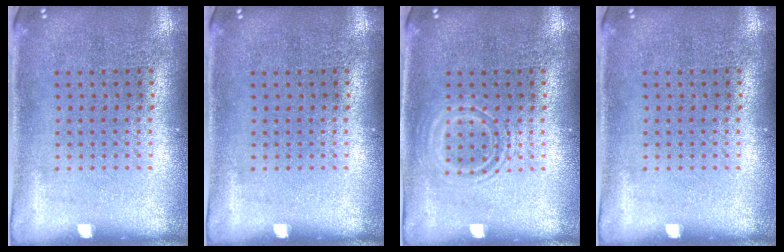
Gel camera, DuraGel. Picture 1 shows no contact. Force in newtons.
{"total": 0.0}
{"total": 2.1, "press": 2.1, "slide": 0.3}
{"total": 0.0}